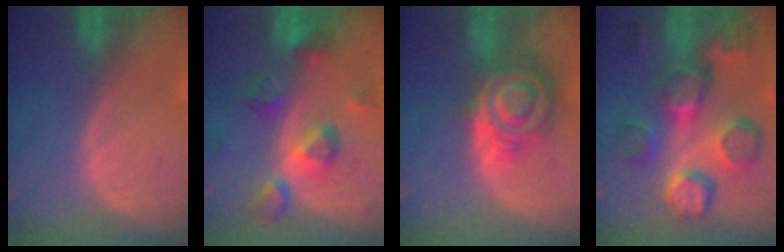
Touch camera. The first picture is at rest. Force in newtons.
{"total": 7.6, "press": 7.5, "slide": 0.6}
{"total": 9.1, "press": 9.0, "slide": 0.5}
{"total": 12.4, "press": 11.1, "slide": 5.6}